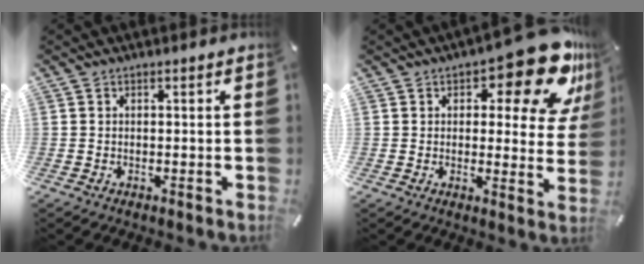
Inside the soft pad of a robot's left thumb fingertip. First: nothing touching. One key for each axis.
{"total": 16.4, "fx": 9.5, "fy": 6.7, "fz": 11.6, "tx": -0.142, "ty": -0.065, "tz": 0.154}